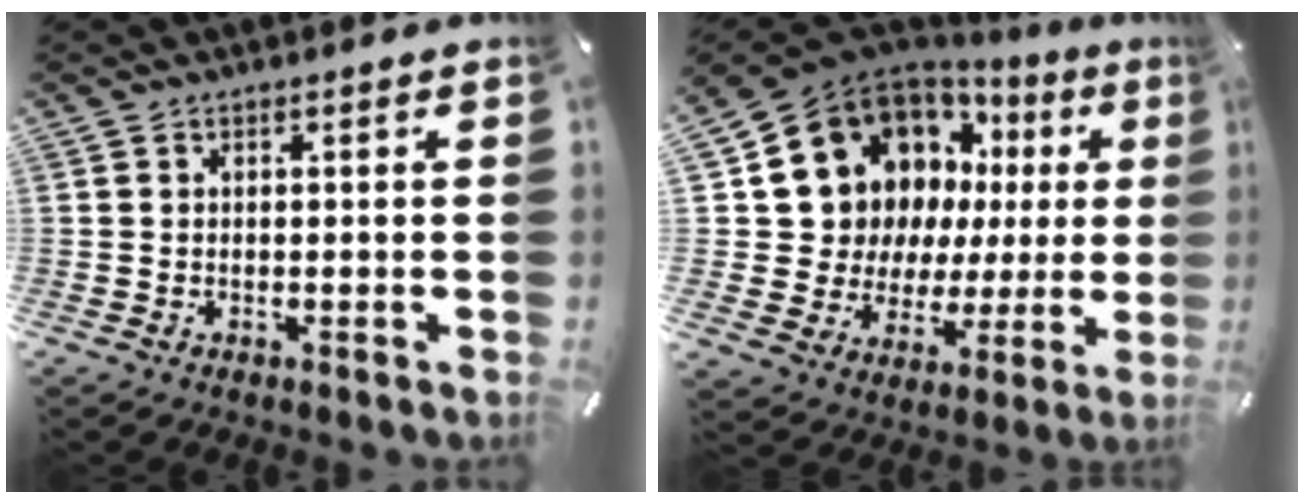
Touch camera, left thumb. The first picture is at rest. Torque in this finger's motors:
{"motor_torque": [2.34, 2.67, 1.52, -1.26, 0.52]}